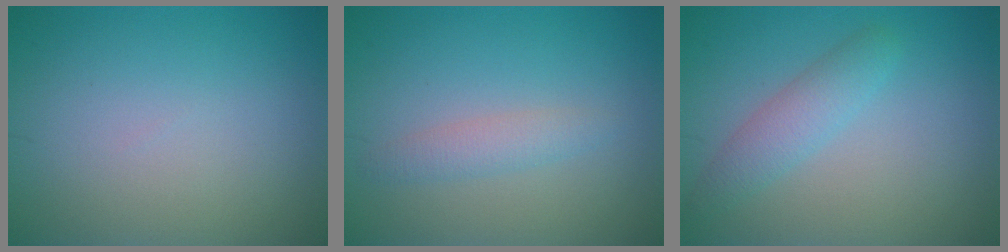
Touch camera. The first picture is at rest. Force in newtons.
{"total": 1.7, "press": 1.7, "slide": 0.1}
{"total": 2.5, "press": 2.5, "slide": 0.1}